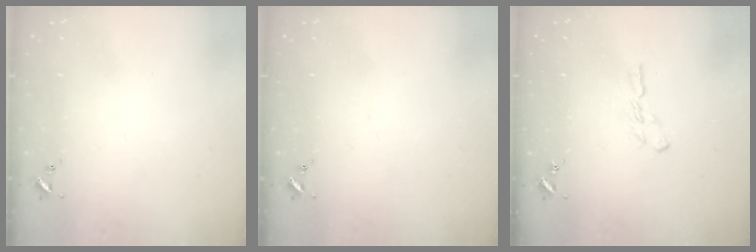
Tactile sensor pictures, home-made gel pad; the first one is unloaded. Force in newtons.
{"total": 0.0}
{"total": 5.6, "press": 5.5, "slide": 0.4}